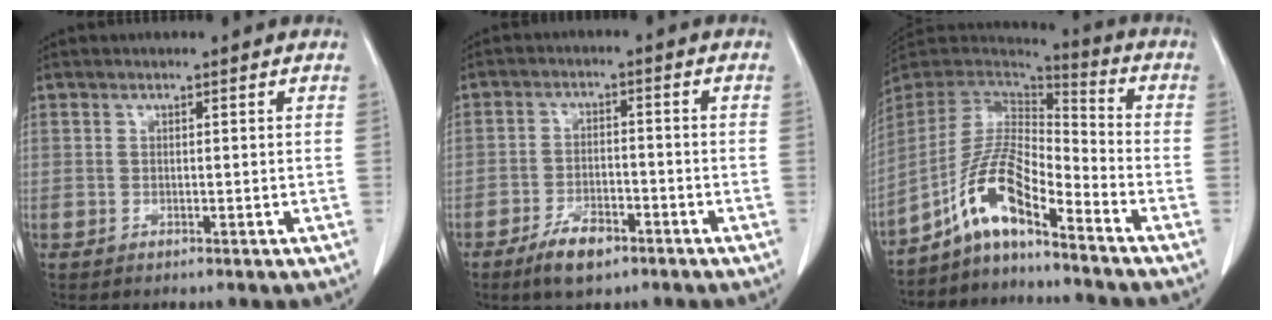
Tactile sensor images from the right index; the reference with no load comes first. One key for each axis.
{"total": 6.6, "fx": -4.2, "fy": 2.8, "fz": 4.1, "tx": -0.078, "ty": -0.001, "tz": -0.070}
{"total": 11.6, "fx": -7.5, "fy": 2.4, "fz": 8.5, "tx": -0.178, "ty": 0.016, "tz": -0.141}